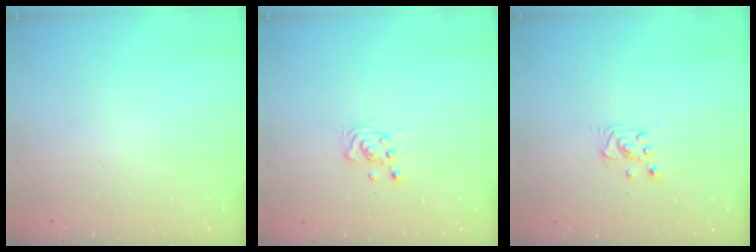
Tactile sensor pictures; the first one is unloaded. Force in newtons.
{"total": 5.4, "press": 5.3, "slide": 1.2}
{"total": 2.9, "press": 2.9, "slide": 0.4}